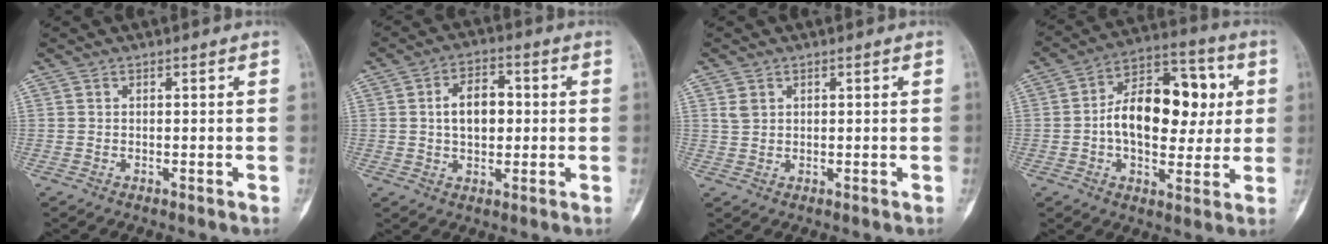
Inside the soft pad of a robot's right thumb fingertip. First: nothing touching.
{"total": 7.8, "force": [0.7, 4.9, 6.1], "torque": [-0.083, 0.012, 0.008]}
{"total": 1.9, "force": [0.8, 1.5, 0.9], "torque": [-0.012, 0.001, 0.018]}
{"total": 17.7, "force": [1.1, 10.6, 14.2], "torque": [-0.184, 0.027, 0.009]}